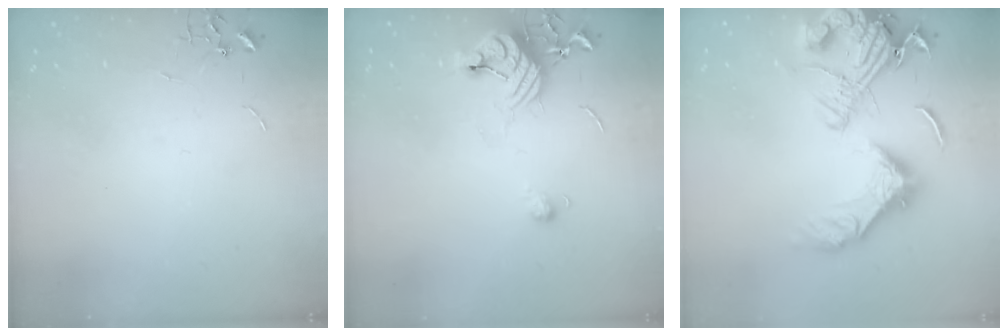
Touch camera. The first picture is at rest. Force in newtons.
{"total": 11.3, "press": 11.3, "slide": 1.3}
{"total": 22.6, "press": 22.3, "slide": 3.7}